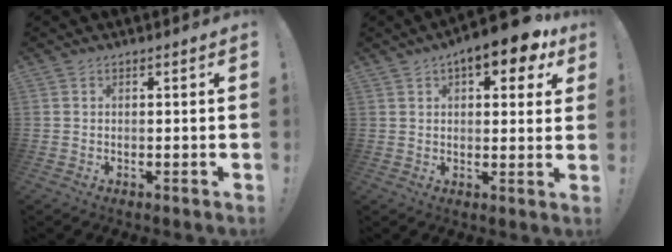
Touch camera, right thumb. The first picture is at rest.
{"total": 10.9, "force": [6.5, 3.7, 7.8], "torque": [-0.096, -0.036, 0.104]}